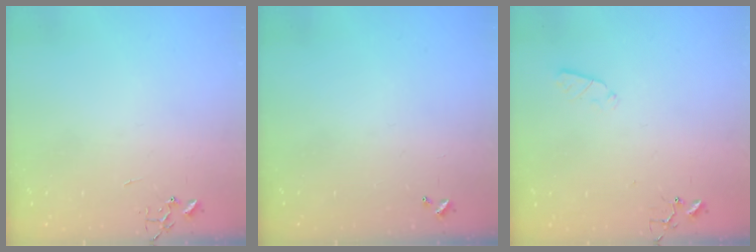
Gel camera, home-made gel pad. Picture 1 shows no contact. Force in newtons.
{"total": 0.0}
{"total": 2.9, "press": 2.8, "slide": 0.5}